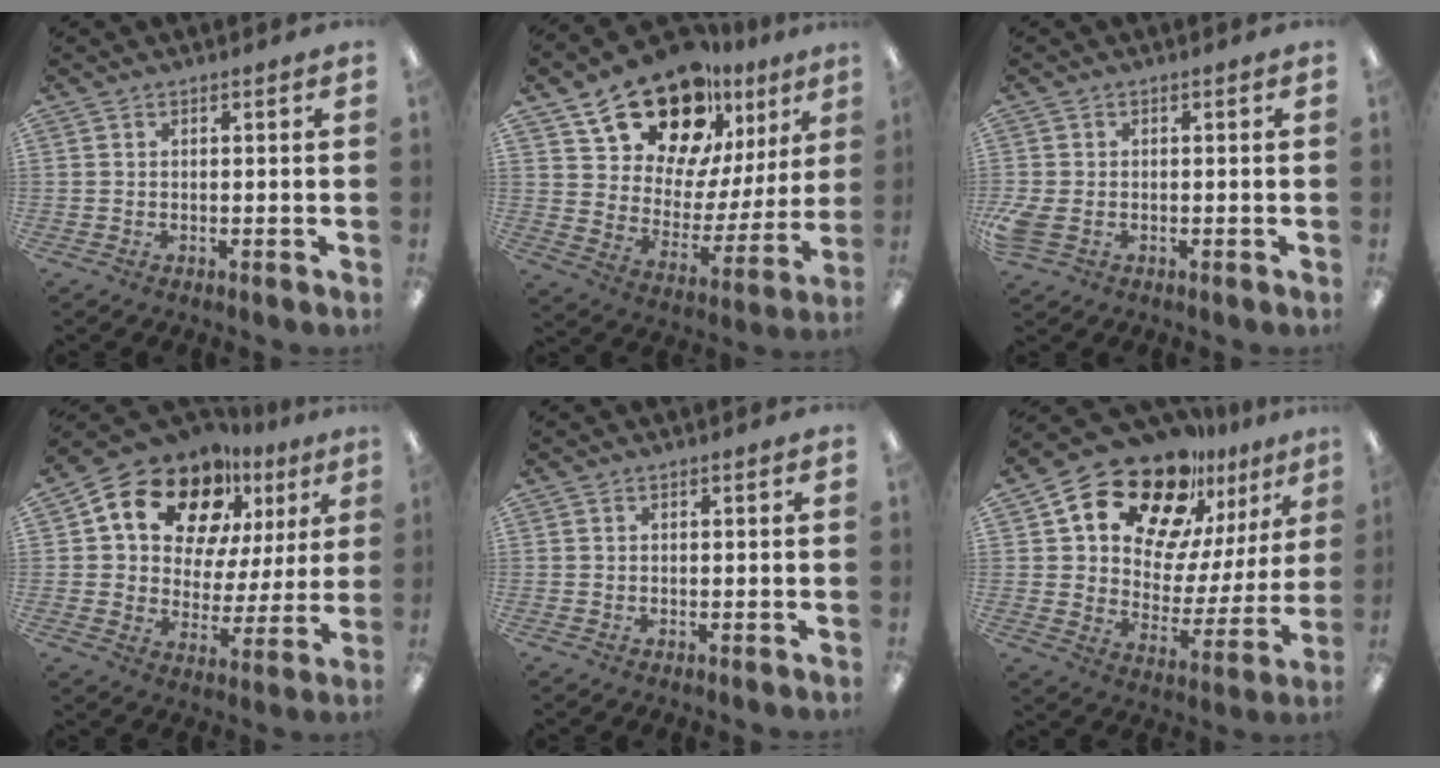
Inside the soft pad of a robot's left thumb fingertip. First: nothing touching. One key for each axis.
{"total": 20.5, "fx": 14.6, "fy": 11.0, "fz": 9.2, "tx": -0.156, "ty": -0.089, "tz": 0.263}
{"total": 4.1, "fx": -0.9, "fy": 3.0, "fz": 2.6, "tx": -0.063, "ty": 0.001, "tz": -0.019}
{"total": 17.5, "fx": 10.9, "fy": 10.9, "fz": 8.3, "tx": -0.157, "ty": -0.055, "tz": 0.198}
{"total": 0.0}
{"total": 20.1, "fx": 15.6, "fy": 9.6, "fz": 8.3, "tx": -0.150, "ty": -0.110, "tz": 0.274}